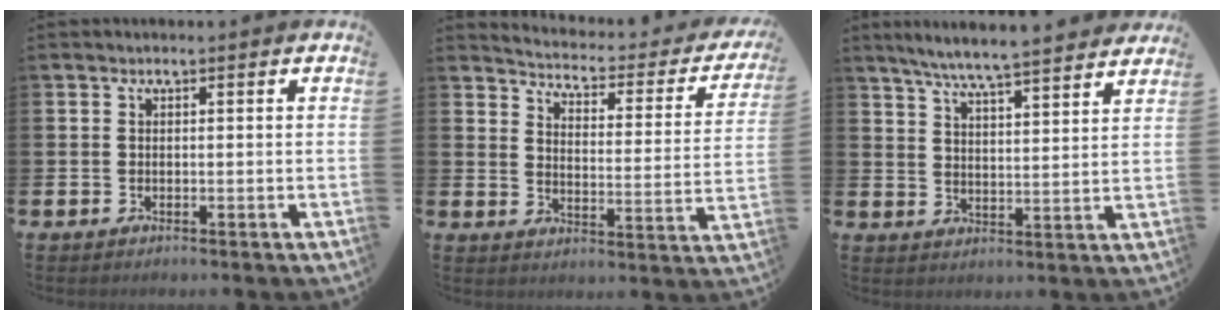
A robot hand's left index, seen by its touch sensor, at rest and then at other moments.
{"total": 3.8, "force": [3.6, 1.0, 1.0], "torque": [-0.037, -0.037, 0.050]}
{"total": 6.8, "force": [6.5, -0.3, 2.0], "torque": [-0.062, -0.038, 0.114]}